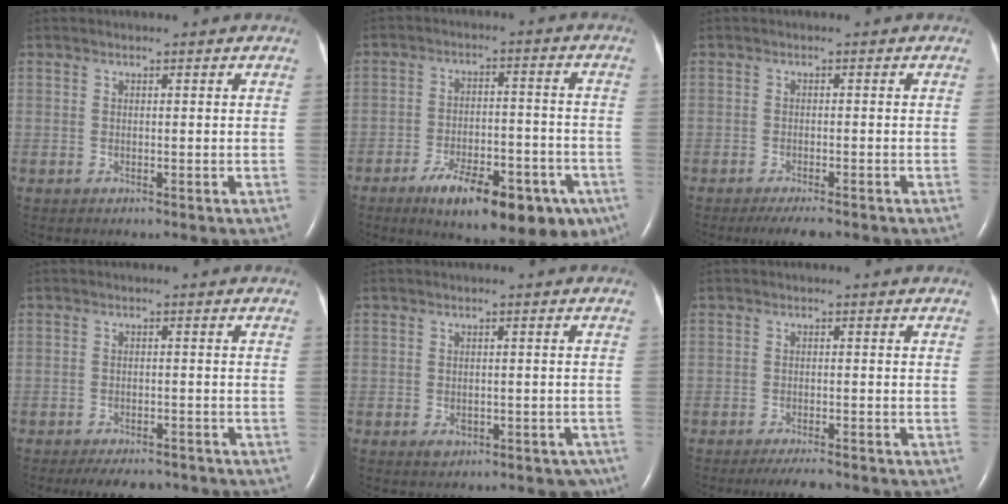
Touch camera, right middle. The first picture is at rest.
{"total": 17.2, "force": [-10.2, 6.4, 12.3], "torque": [-0.125, 0.010, -0.143]}
{"total": 4.2, "force": [-3.3, 0.8, 2.5], "torque": [-0.037, -0.008, -0.049]}
{"total": 6.5, "force": [-5.6, 2.4, 2.5], "torque": [-0.030, -0.005, -0.075]}
{"total": 4.3, "force": [-2.4, 2.6, 2.4], "torque": [-0.018, 0.007, -0.024]}
{"total": 3.9, "force": [-3.3, 0.6, 2.1], "torque": [-0.035, -0.008, -0.048]}